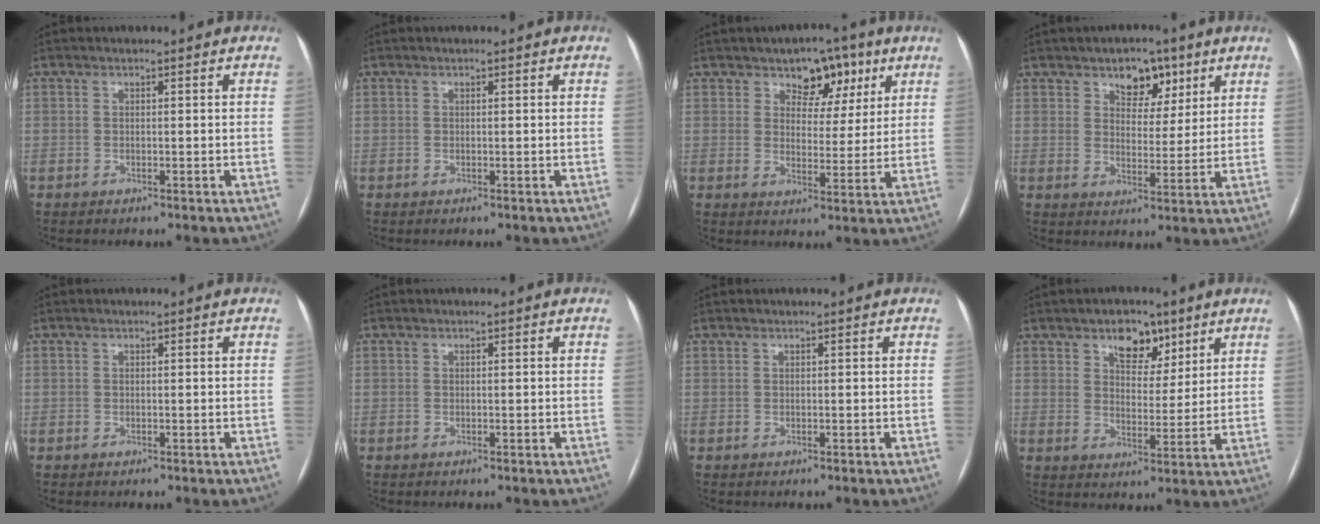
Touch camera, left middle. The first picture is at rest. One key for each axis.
{"total": 0.0}
{"total": 7.2, "fx": 4.2, "fy": 4.5, "fz": 3.8, "tx": -0.040, "ty": 0.013, "tz": 0.064}
{"total": 6.4, "fx": 4.0, "fy": 3.8, "fz": 3.4, "tx": -0.043, "ty": 0.011, "tz": 0.064}
{"total": 0.0}
{"total": 0.0}
{"total": 0.0}
{"total": 6.9, "fx": 4.4, "fy": 3.8, "fz": 3.8, "tx": -0.054, "ty": 0.009, "tz": 0.073}